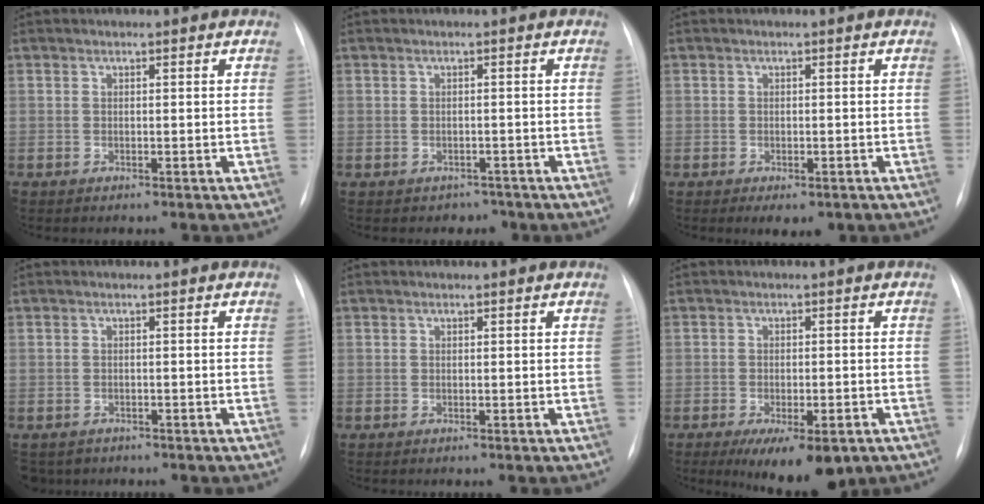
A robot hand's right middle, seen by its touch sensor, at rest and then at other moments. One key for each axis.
{"total": 2.3, "fx": -1.7, "fy": 1.5, "fz": -0.4, "tx": 0.005, "ty": 0.010, "tz": -0.020}
{"total": 3.0, "fx": -1.7, "fy": 1.5, "fz": 2.0, "tx": -0.019, "ty": -0.006, "tz": -0.010}
{"total": 3.4, "fx": -2.6, "fy": 2.3, "fz": 0.4, "tx": 0.000, "ty": 0.003, "tz": -0.037}
{"total": 0.0}
{"total": 9.3, "fx": -5.7, "fy": 3.2, "fz": 6.5, "tx": -0.086, "ty": -0.013, "tz": -0.077}